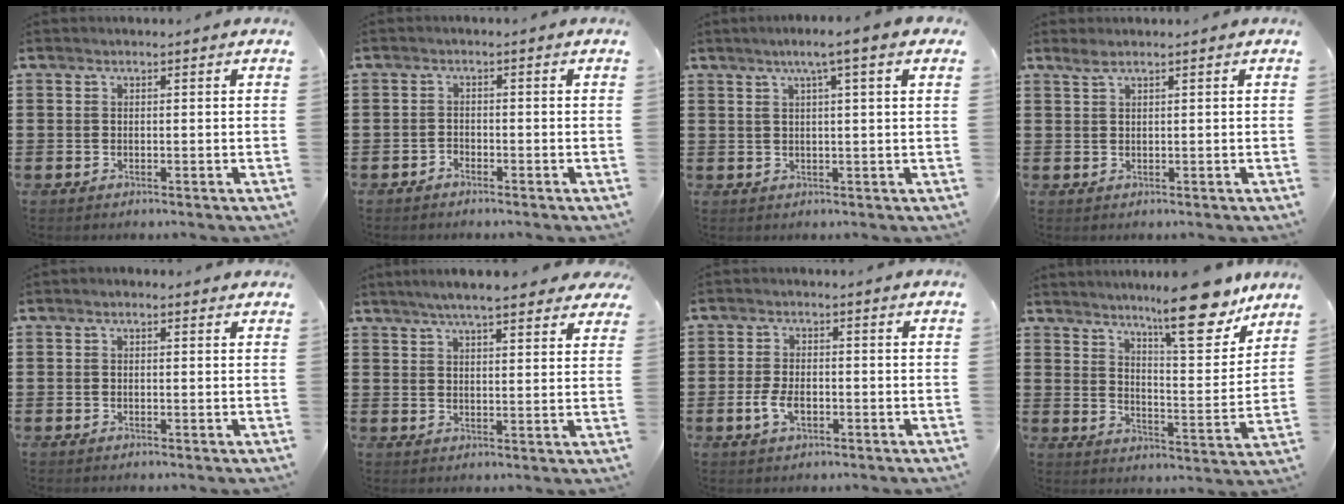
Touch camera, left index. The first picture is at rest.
{"total": 1.5, "force": [-1.4, 0.3, 0.0], "torque": [-0.006, 0.003, -0.032]}
{"total": 3.8, "force": [1.6, -0.4, 3.4], "torque": [-0.070, -0.003, 0.022]}
{"total": 1.1, "force": [0.7, 0.1, 0.8], "torque": [-0.018, 0.001, 0.012]}
{"total": 0.6, "force": [0.2, 0.5, 0.4], "torque": [-0.009, 0.005, 0.002]}
{"total": 5.8, "force": [5.0, 0.6, 2.8], "torque": [-0.070, -0.008, 0.089]}
{"total": 3.9, "force": [-1.1, 2.1, 3.1], "torque": [-0.070, 0.000, -0.021]}
{"total": 13.8, "force": [11.0, 2.4, 8.0], "torque": [-0.123, -0.063, 0.182]}